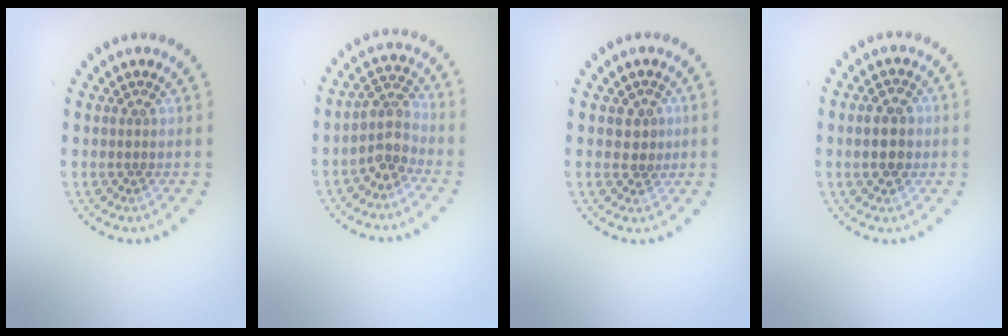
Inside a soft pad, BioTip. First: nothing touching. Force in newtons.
{"total": 3.1, "press": 2.4, "slide": 1.9}
{"total": 1.8, "press": 1.7, "slide": 0.7}
{"total": 3.6, "press": 3.6, "slide": 0.1}